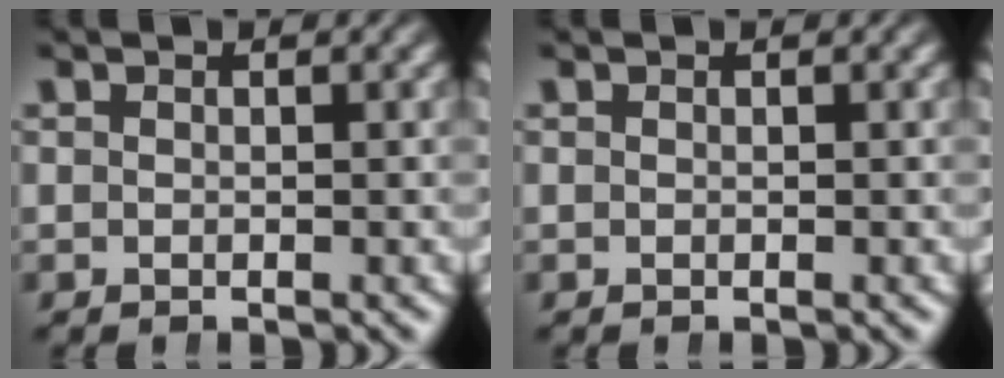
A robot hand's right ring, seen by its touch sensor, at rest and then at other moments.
{"total": 0.0}